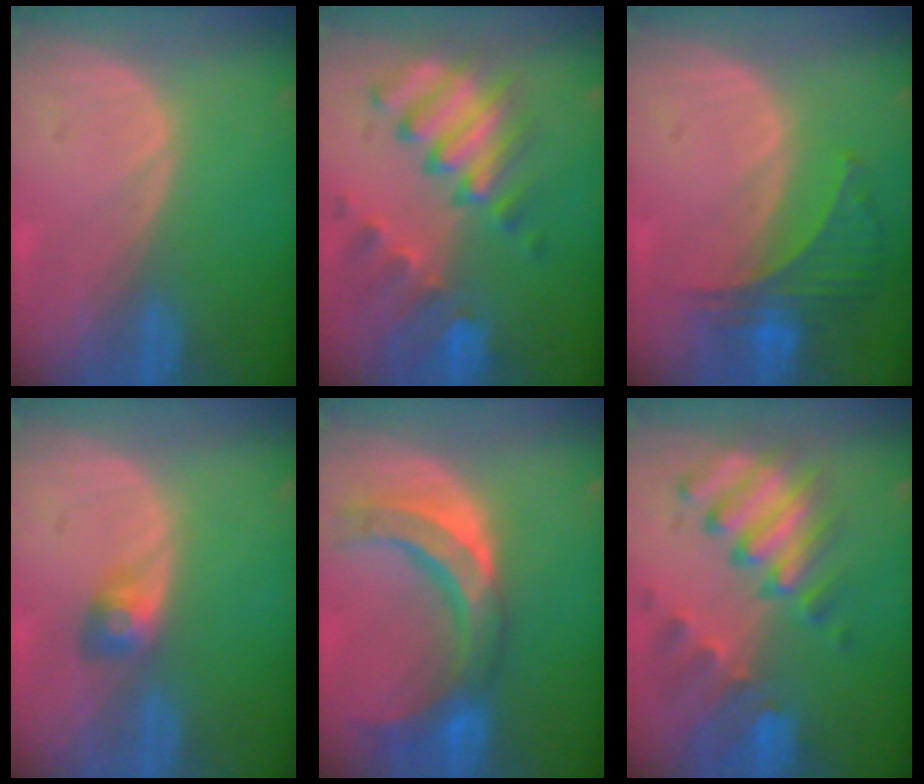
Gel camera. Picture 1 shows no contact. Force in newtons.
{"total": 10.2, "press": 8.9, "slide": 5.0}
{"total": 6.3, "press": 5.9, "slide": 2.3}
{"total": 3.0, "press": 2.6, "slide": 1.4}
{"total": 10.3, "press": 9.5, "slide": 4.0}
{"total": 10.0, "press": 8.8, "slide": 4.8}